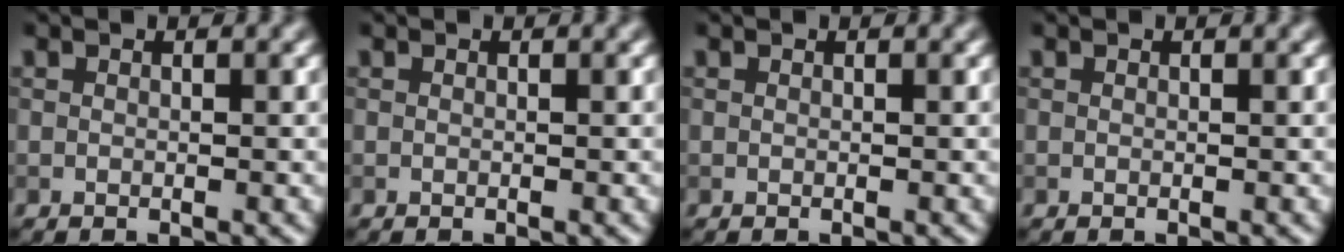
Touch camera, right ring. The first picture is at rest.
{"total": 0.0}
{"total": 0.0}
{"total": 0.0}